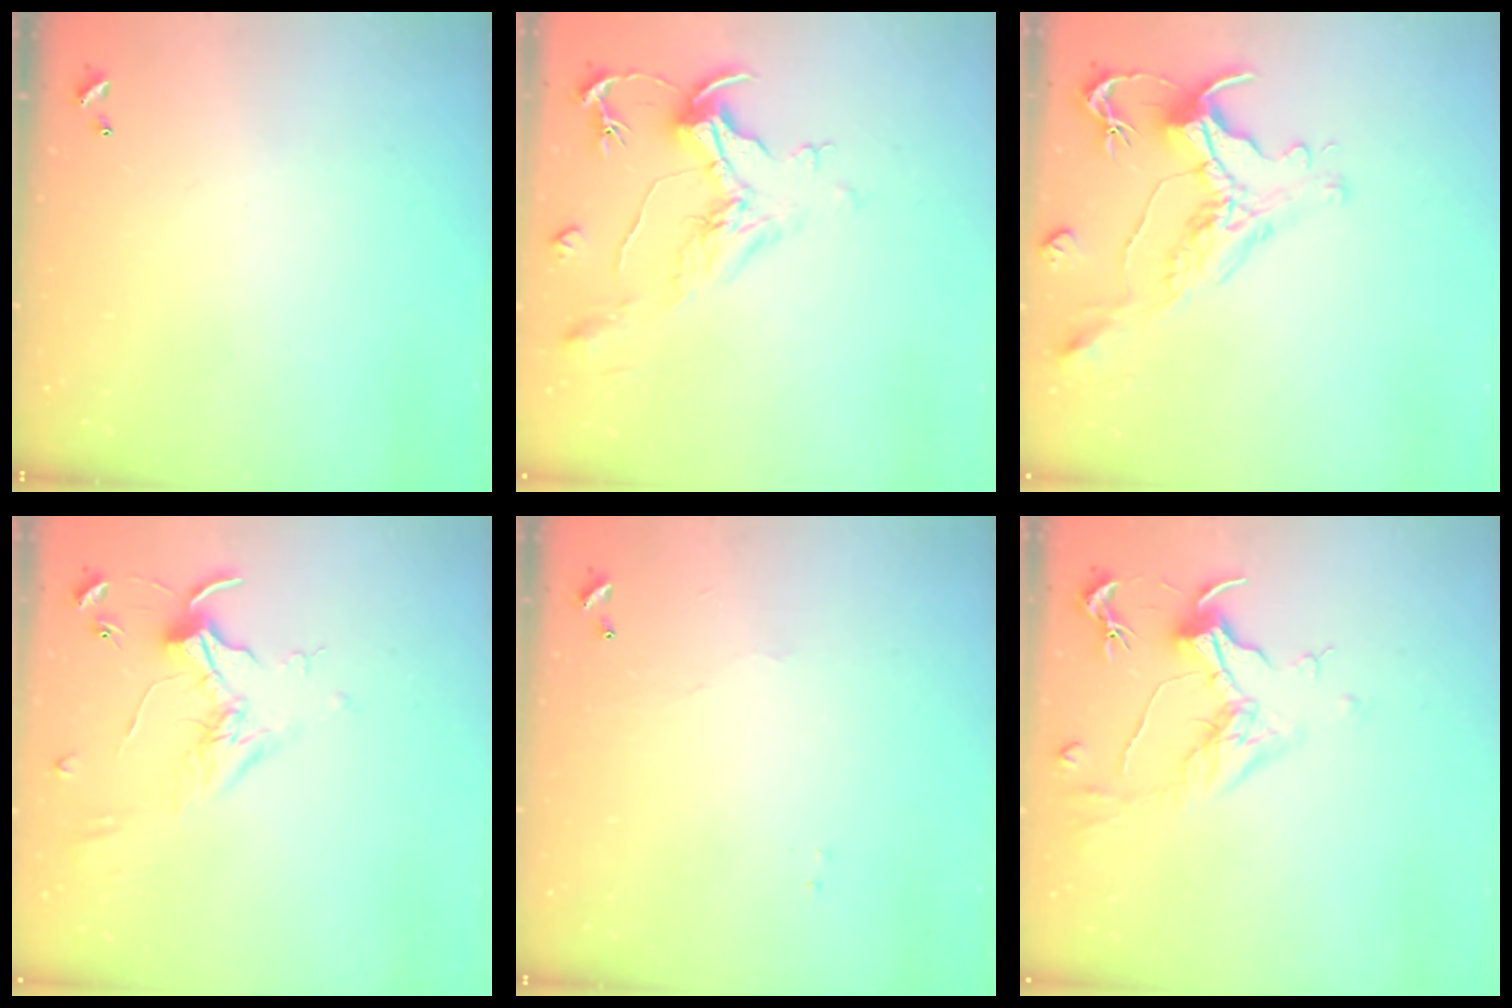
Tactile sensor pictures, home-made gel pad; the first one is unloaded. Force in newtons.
{"total": 2.2, "press": 1.7, "slide": 1.3}
{"total": 1.6, "press": 0.9, "slide": 1.3}
{"total": 1.7, "press": 1.7, "slide": 0.4}
{"total": 1.2, "press": 1.1, "slide": 0.3}
{"total": 1.6, "press": 1.4, "slide": 0.8}